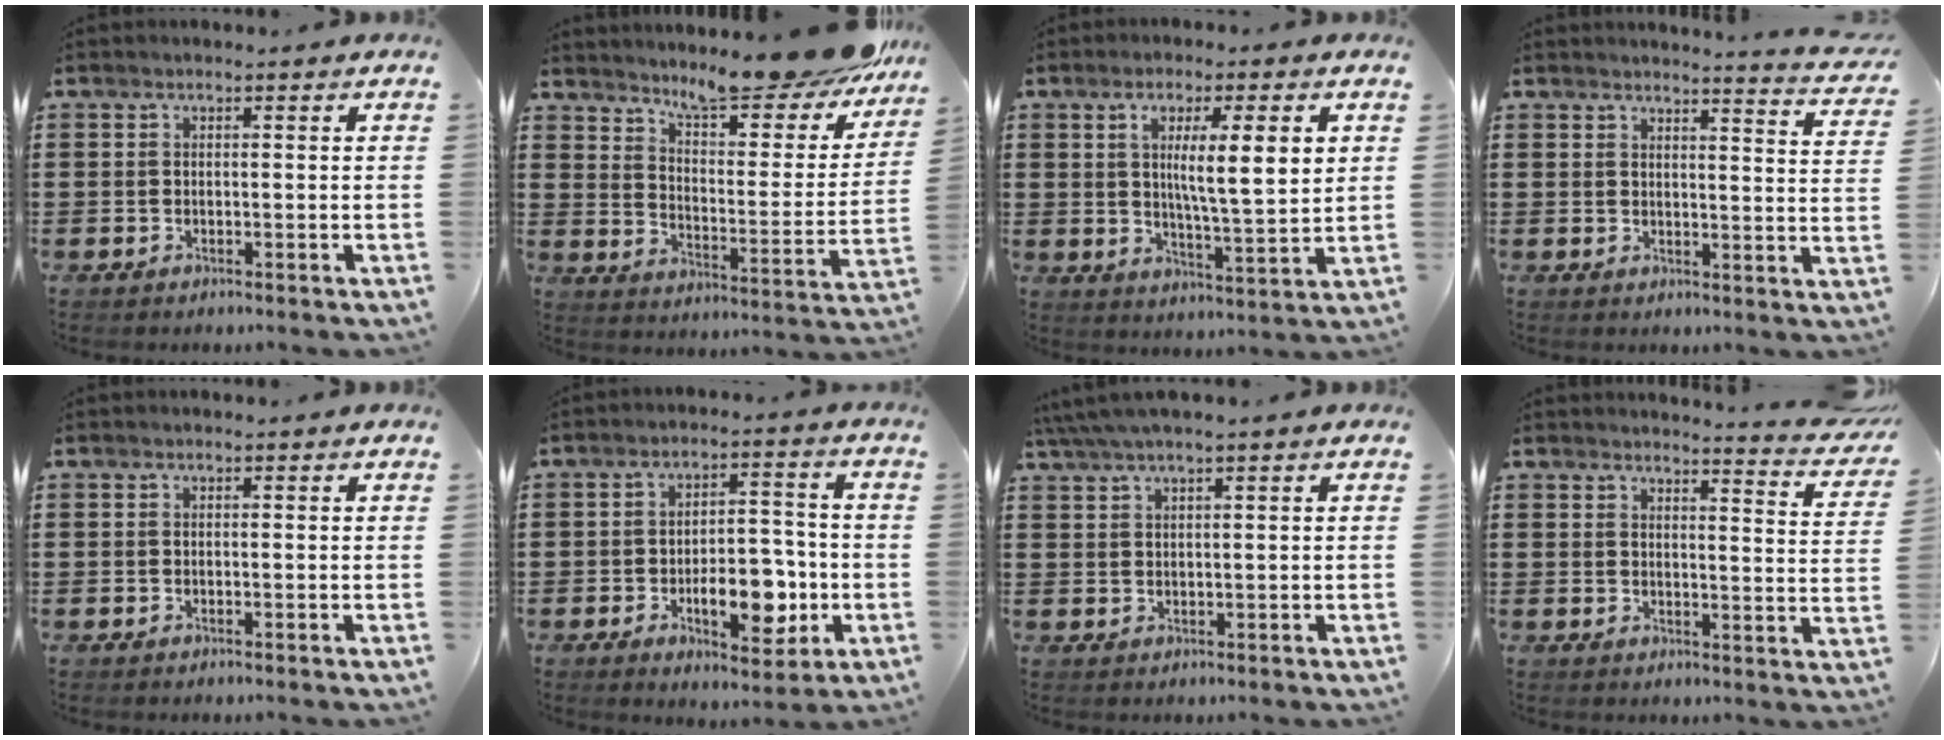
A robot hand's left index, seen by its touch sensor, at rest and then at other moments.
{"total": 11.2, "force": [10.3, 0.3, 4.4], "torque": [-0.084, -0.083, 0.168]}
{"total": 7.9, "force": [2.6, 1.3, 7.3], "torque": [-0.130, -0.006, 0.038]}
{"total": 3.1, "force": [3.0, -0.6, 0.5], "torque": [-0.015, -0.022, 0.050]}
{"total": 0.0}
{"total": 9.1, "force": [-2.9, 4.7, 7.2], "torque": [-0.106, 0.002, -0.049]}
{"total": 2.7, "force": [2.0, 0.0, 1.8], "torque": [-0.038, 0.001, 0.038]}
{"total": 3.5, "force": [3.3, -0.6, 0.8], "torque": [-0.025, -0.028, 0.052]}